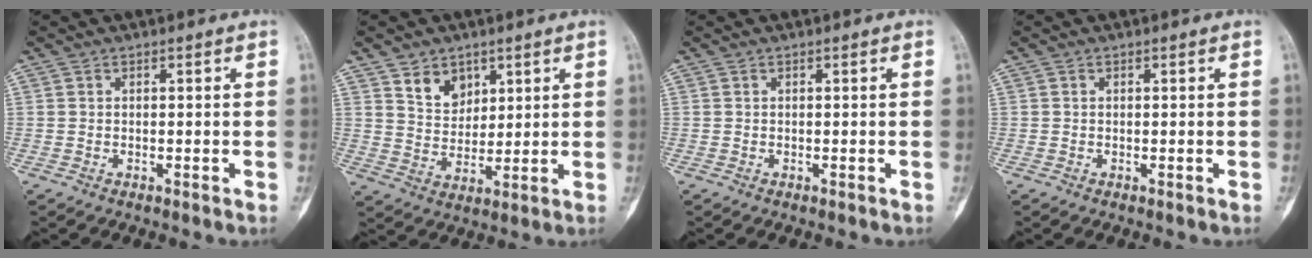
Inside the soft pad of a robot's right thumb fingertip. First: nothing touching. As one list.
[{"total": 6.7, "force": [3.9, 4.8, 2.7], "torque": [-0.020, -0.029, 0.077]}, {"total": 0.0}, {"total": 0.0}]